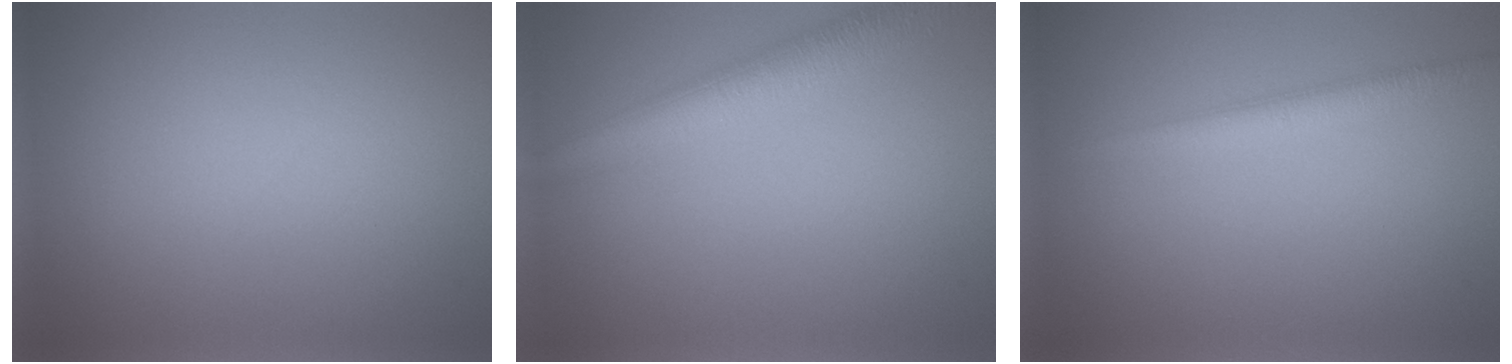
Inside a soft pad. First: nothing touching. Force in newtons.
{"total": 5.4, "press": 5.4, "slide": 0.4}
{"total": 2.5, "press": 2.5, "slide": 0.1}